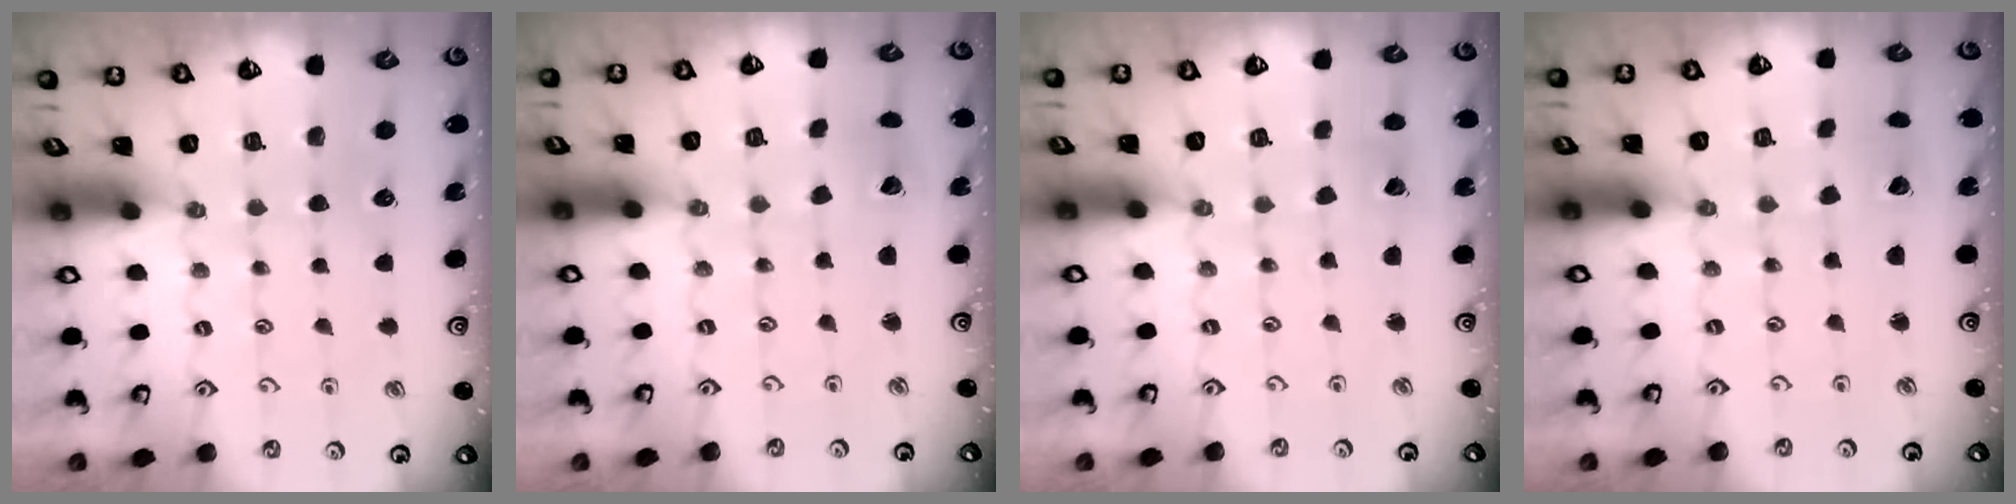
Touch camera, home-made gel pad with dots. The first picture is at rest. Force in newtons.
{"total": 2.5, "press": 2.5, "slide": 0.3}
{"total": 2.9, "press": 2.9, "slide": 0.3}
{"total": 2.7, "press": 2.7, "slide": 0.2}